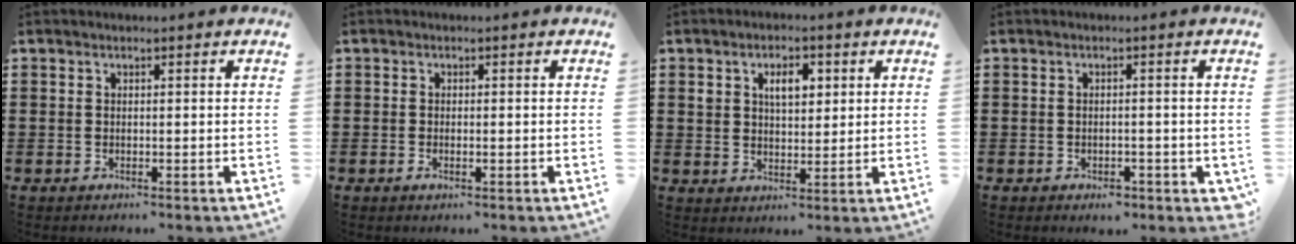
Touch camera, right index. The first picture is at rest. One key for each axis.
{"total": 0.8, "fx": -0.2, "fy": 0.2, "fz": 0.8, "tx": -0.015, "ty": -0.005, "tz": -0.003}
{"total": 4.5, "fx": 1.7, "fy": 2.7, "fz": 3.2, "tx": -0.057, "ty": 0.008, "tz": 0.024}
{"total": 1.7, "fx": -1.0, "fy": 1.0, "fz": 0.9, "tx": -0.020, "ty": 0.001, "tz": -0.020}